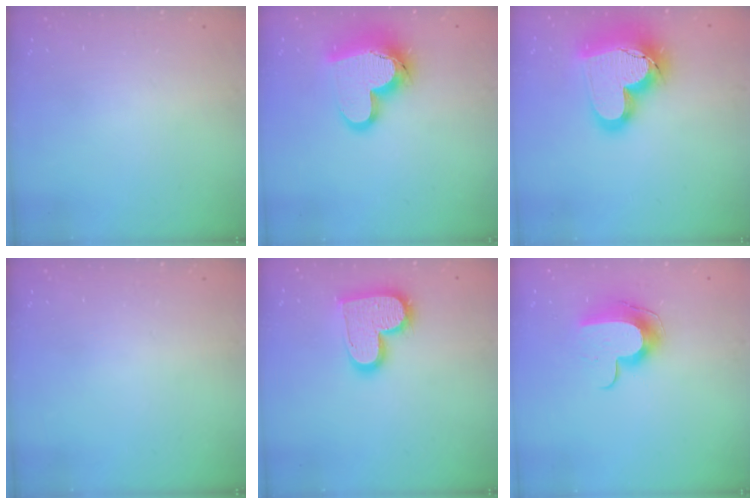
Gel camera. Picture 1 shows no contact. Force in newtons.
{"total": 15.9, "press": 15.7, "slide": 2.2}
{"total": 21.8, "press": 21.7, "slide": 1.8}
{"total": 0.0}
{"total": 16.0, "press": 16.0, "slide": 1.0}
{"total": 11.5, "press": 11.4, "slide": 0.9}